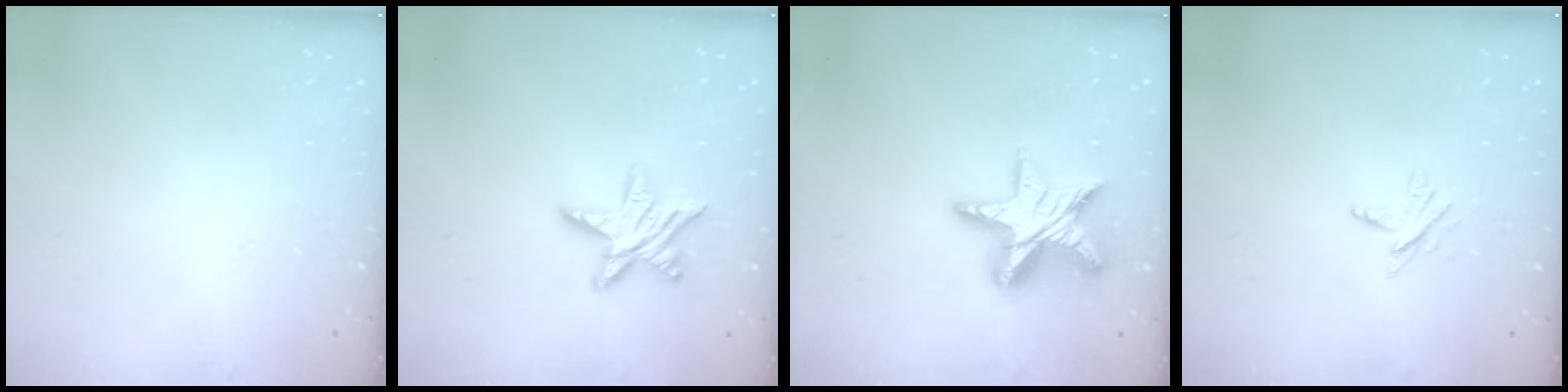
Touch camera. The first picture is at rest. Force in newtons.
{"total": 11.3, "press": 11.2, "slide": 0.7}
{"total": 16.1, "press": 16.0, "slide": 1.3}
{"total": 3.8, "press": 3.8, "slide": 0.5}